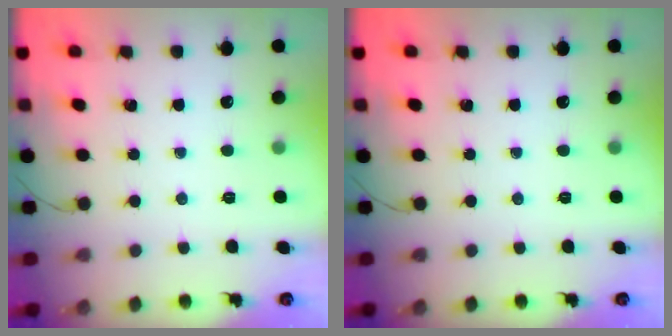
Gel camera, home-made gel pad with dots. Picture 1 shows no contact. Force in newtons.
{"total": 0.0}